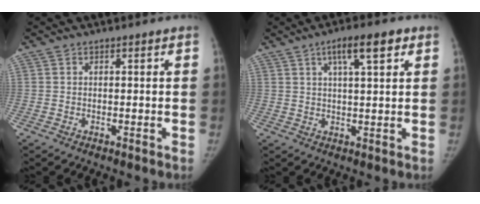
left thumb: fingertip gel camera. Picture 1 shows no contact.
{"total": 7.2, "force": [3.6, 1.9, 6.0], "torque": [-0.091, -0.003, 0.056]}